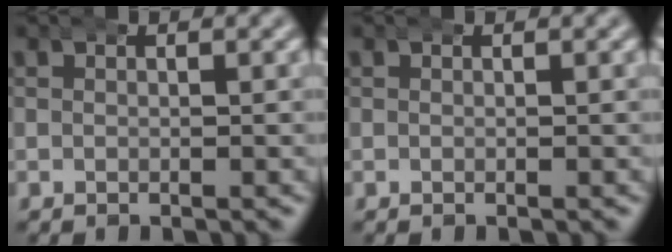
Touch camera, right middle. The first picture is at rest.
{"total": 0.0}